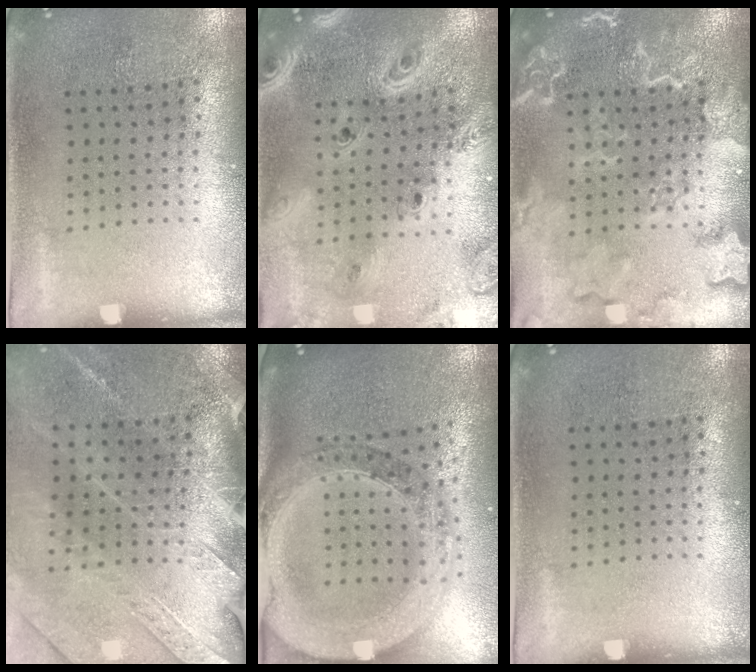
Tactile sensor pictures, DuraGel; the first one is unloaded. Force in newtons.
{"total": 3.2, "press": 2.6, "slide": 1.8}
{"total": 4.6, "press": 4.5, "slide": 0.5}
{"total": 2.8, "press": 2.8, "slide": 0.7}
{"total": 2.6, "press": 2.3, "slide": 1.2}
{"total": 0.0}